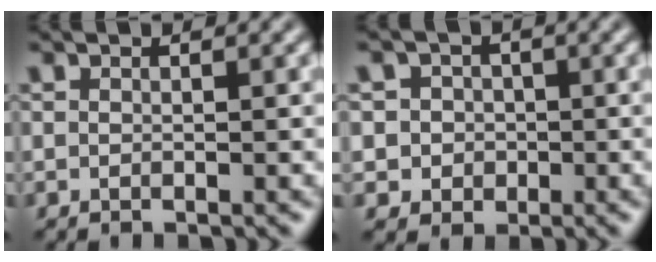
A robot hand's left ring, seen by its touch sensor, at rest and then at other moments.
{"total": 3.6, "force": [0.2, 3.5, 0.9], "torque": [0.006, 0.018, -0.005]}